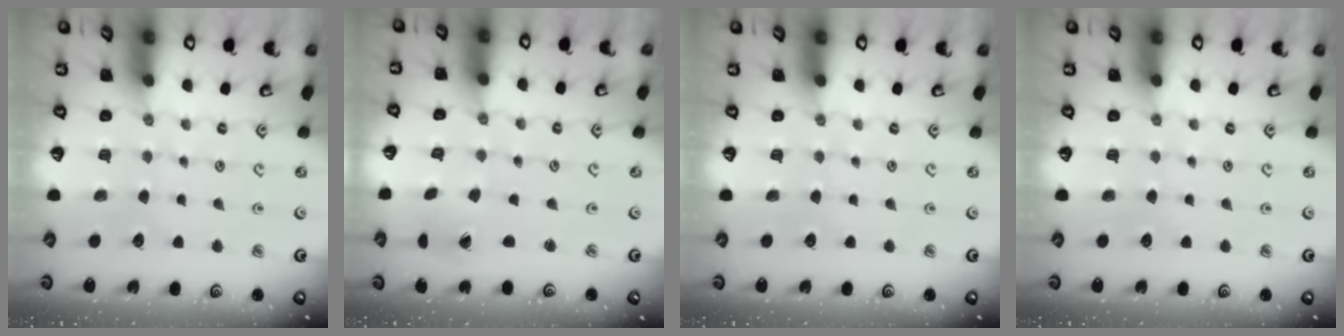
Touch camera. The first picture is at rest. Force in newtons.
{"total": 1.7, "press": 1.7, "slide": 0.1}
{"total": 0.0}
{"total": 0.0}